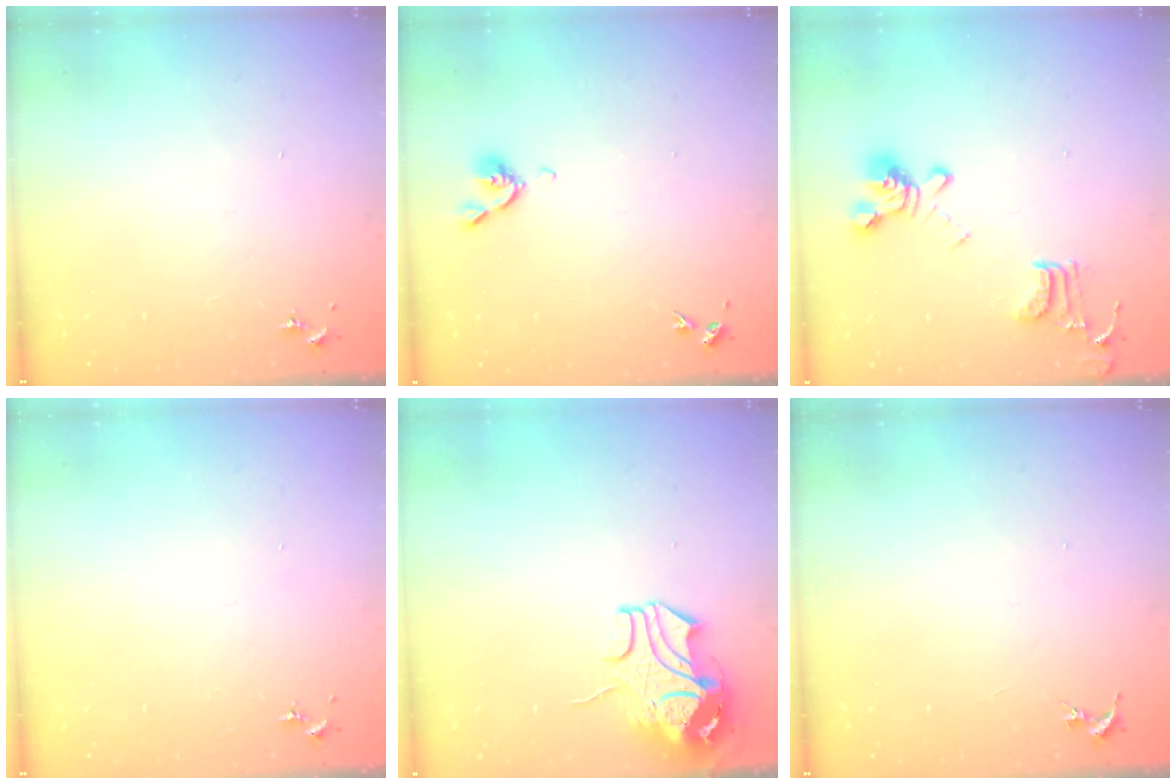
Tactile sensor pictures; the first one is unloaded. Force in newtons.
{"total": 5.6, "press": 5.5, "slide": 1.0}
{"total": 16.4, "press": 16.3, "slide": 1.5}
{"total": 0.0}
{"total": 10.5, "press": 10.4, "slide": 1.1}
{"total": 0.0}